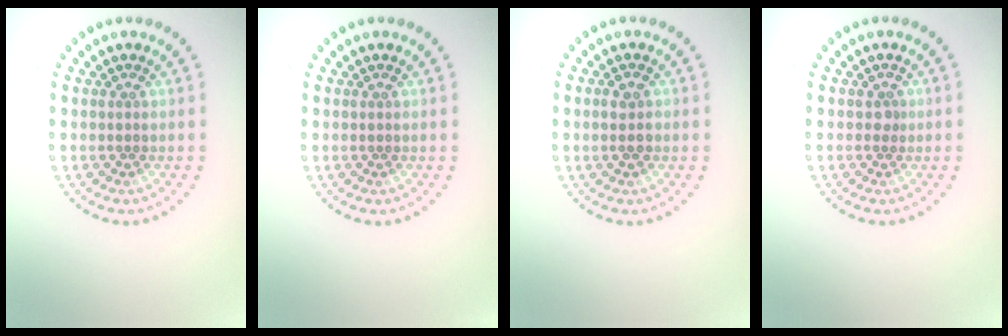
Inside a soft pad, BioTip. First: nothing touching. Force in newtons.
{"total": 0.0}
{"total": 1.5, "press": 1.5, "slide": 0.1}
{"total": 0.7, "press": 0.5, "slide": 0.4}